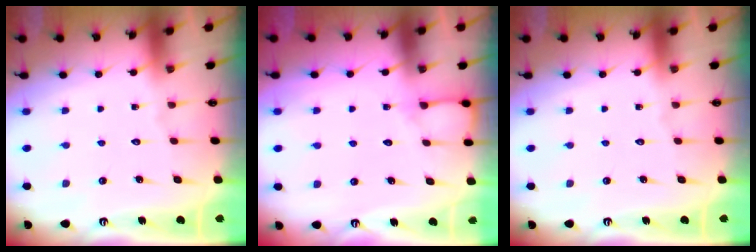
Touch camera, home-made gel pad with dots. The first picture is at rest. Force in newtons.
{"total": 5.2, "press": 5.1, "slide": 0.5}
{"total": 0.0}